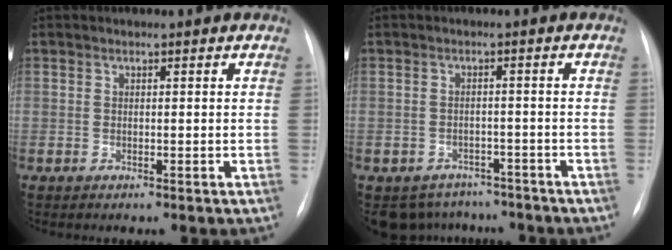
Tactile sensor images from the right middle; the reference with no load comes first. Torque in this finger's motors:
{"motor_torque": [-0.16, -0.30, -0.02, -0.01]}